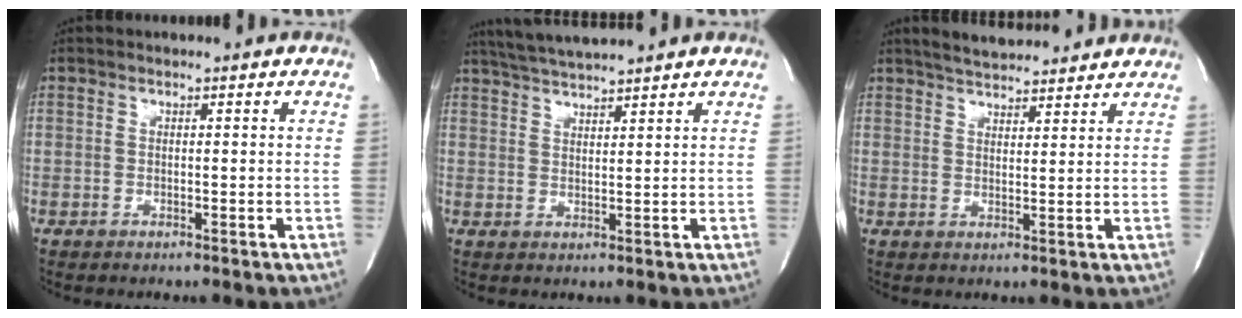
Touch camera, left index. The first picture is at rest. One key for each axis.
{"total": 6.4, "fx": 5.8, "fy": -0.8, "fz": 2.5, "tx": -0.051, "ty": 0.017, "tz": 0.104}
{"total": 9.2, "fx": 8.4, "fy": 1.8, "fz": 3.5, "tx": -0.055, "ty": 0.014, "tz": 0.119}